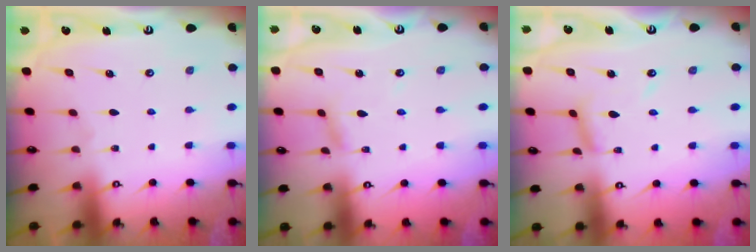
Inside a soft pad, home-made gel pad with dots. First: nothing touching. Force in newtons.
{"total": 2.9, "press": 2.9, "slide": 0.3}
{"total": 7.5, "press": 7.5, "slide": 0.1}